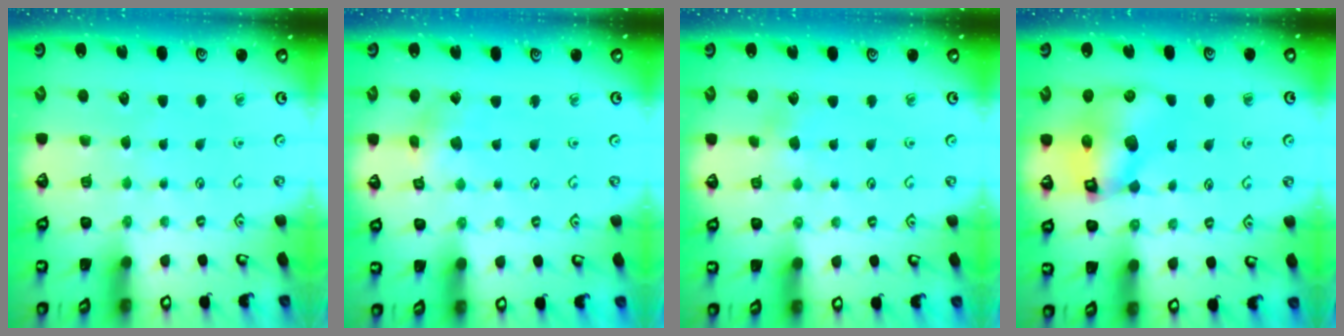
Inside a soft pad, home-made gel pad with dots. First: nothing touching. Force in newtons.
{"total": 2.6, "press": 2.6, "slide": 0.2}
{"total": 2.1, "press": 2.1, "slide": 0.3}
{"total": 12.8, "press": 12.7, "slide": 1.8}